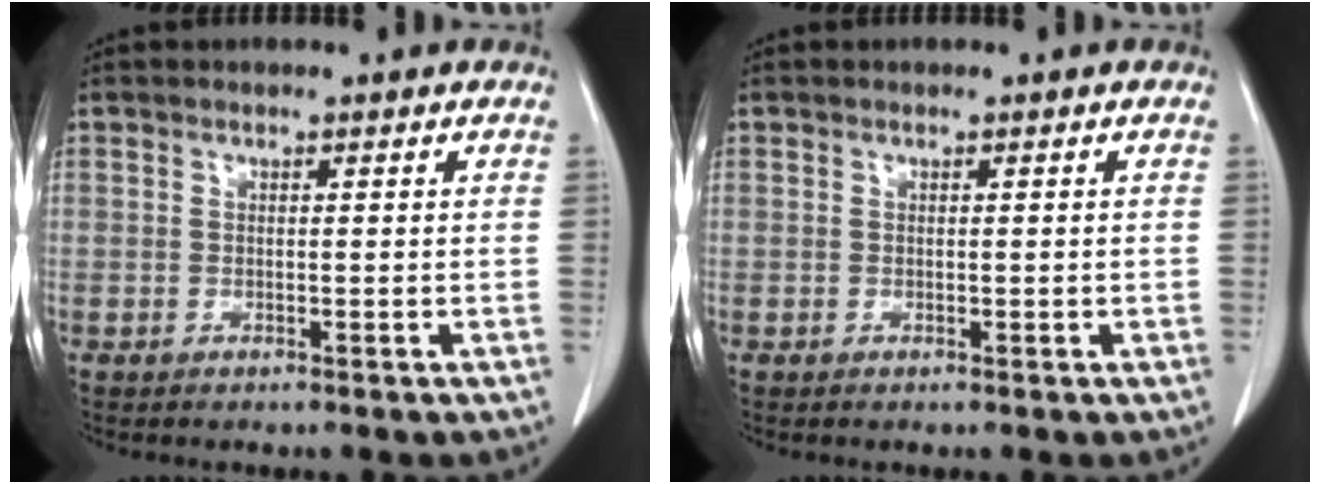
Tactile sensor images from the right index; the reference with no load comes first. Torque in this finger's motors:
{"motor_torque": [-0.17, 0.38, -0.05, 0.01]}